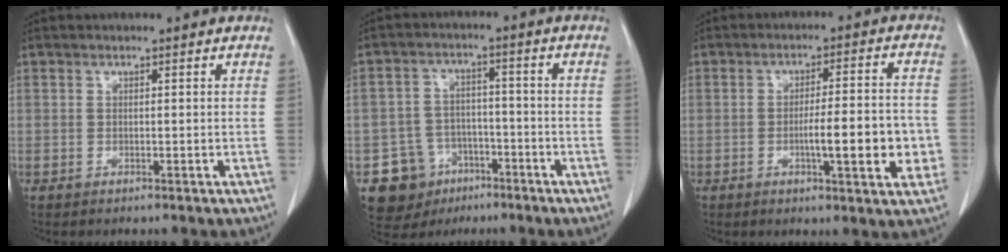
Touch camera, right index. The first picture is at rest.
{"total": 10.3, "force": [-5.1, 8.7, 2.1], "torque": [-0.048, 0.024, -0.068]}
{"total": 10.7, "force": [-2.5, 2.0, 10.2], "torque": [-0.145, 0.010, -0.031]}